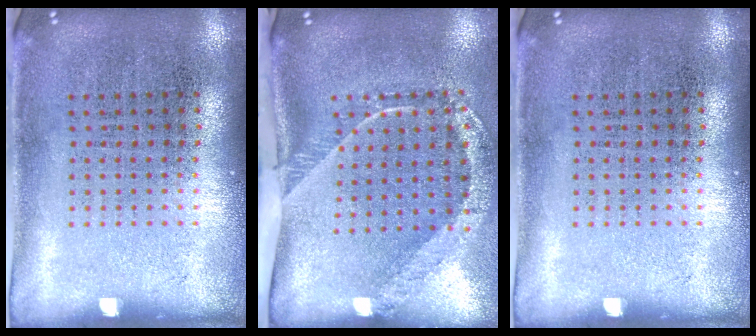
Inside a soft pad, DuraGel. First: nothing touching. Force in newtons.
{"total": 2.5, "press": 1.6, "slide": 1.8}
{"total": 0.0}